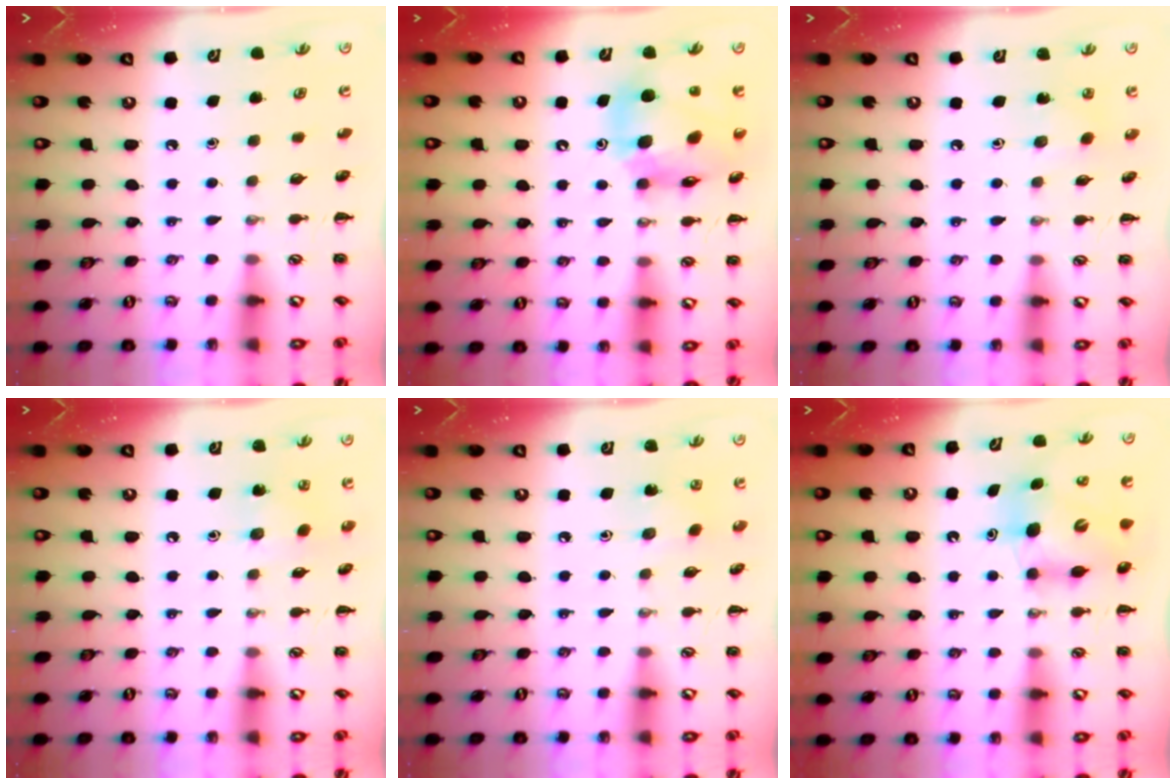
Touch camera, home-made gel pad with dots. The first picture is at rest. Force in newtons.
{"total": 12.8, "press": 12.2, "slide": 3.7}
{"total": 2.8, "press": 2.6, "slide": 0.9}
{"total": 3.7, "press": 3.6, "slide": 0.9}
{"total": 2.7, "press": 2.6, "slide": 0.8}
{"total": 7.1, "press": 7.0, "slide": 0.8}